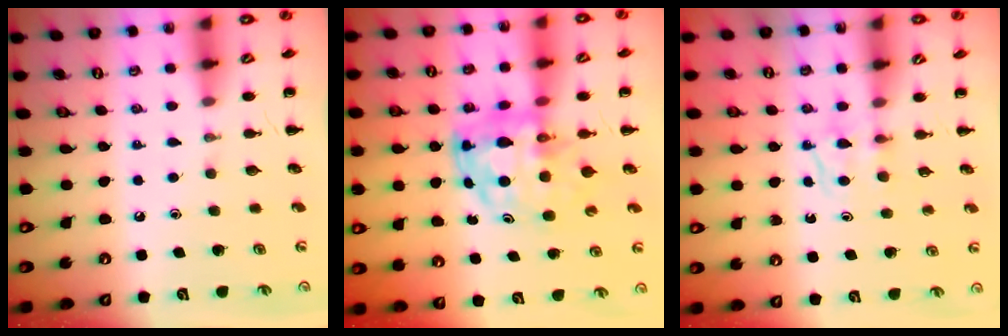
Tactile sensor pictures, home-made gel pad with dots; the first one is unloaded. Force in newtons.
{"total": 8.4, "press": 8.1, "slide": 2.3}
{"total": 5.1, "press": 4.9, "slide": 1.5}